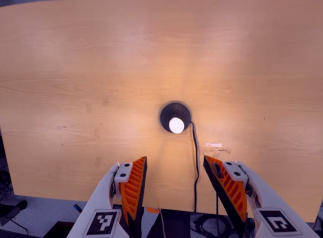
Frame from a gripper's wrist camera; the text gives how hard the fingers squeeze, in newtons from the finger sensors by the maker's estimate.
{"total": 0.0}